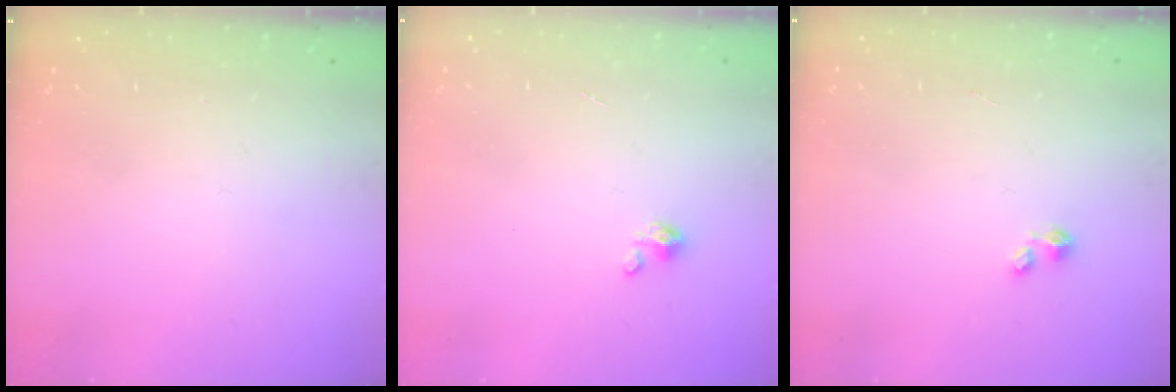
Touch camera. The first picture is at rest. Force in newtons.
{"total": 1.4, "press": 1.4, "slide": 0.3}
{"total": 0.0}